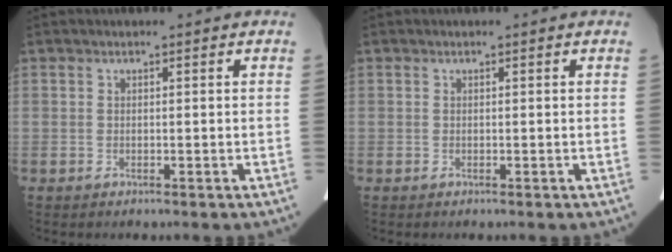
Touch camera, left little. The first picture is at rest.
{"total": 0.0}